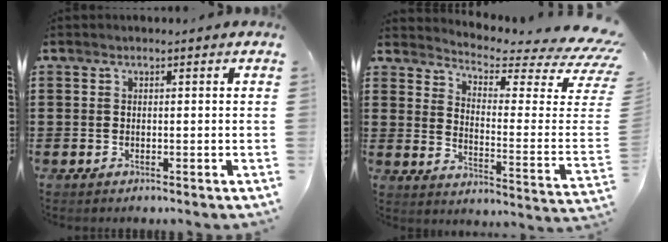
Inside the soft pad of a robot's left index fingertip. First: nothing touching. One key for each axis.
{"total": 4.0, "fx": 3.4, "fy": -0.1, "fz": 2.0, "tx": -0.054, "ty": -0.049, "tz": 0.051}